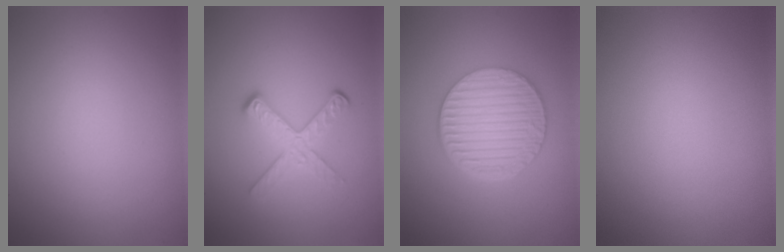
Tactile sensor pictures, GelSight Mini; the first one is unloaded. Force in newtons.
{"total": 3.7, "press": 2.3, "slide": 3.0}
{"total": 6.4, "press": 4.5, "slide": 4.6}
{"total": 0.0}